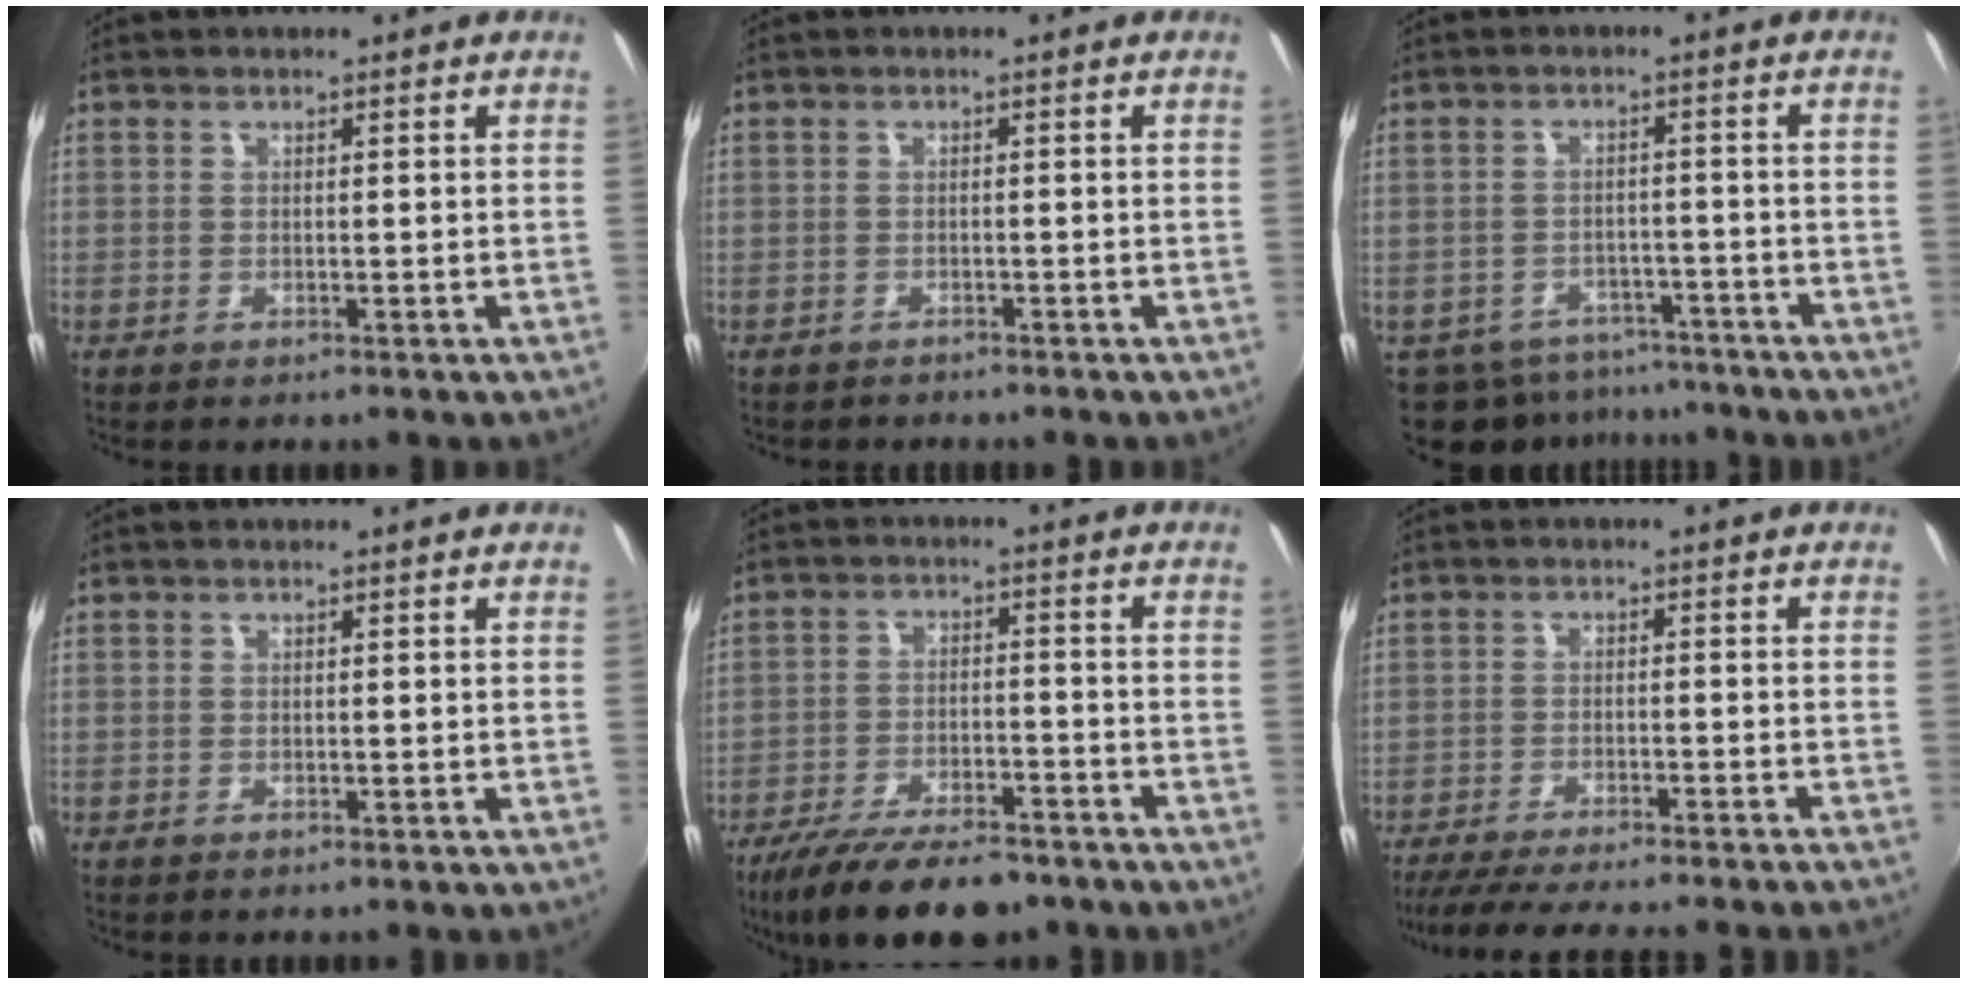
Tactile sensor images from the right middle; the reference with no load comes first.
{"total": 1.2, "force": [-1.1, 0.3, 0.1], "torque": [-0.008, -0.001, -0.016]}
{"total": 11.1, "force": [-8.7, 6.2, 3.3], "torque": [-0.086, -0.003, -0.112]}
{"total": 0.0}
{"total": 15.2, "force": [-12.1, 4.6, 8.0], "torque": [-0.167, -0.027, -0.193]}
{"total": 15.2, "force": [-13.5, 0.1, 7.0], "torque": [-0.140, -0.022, -0.200]}